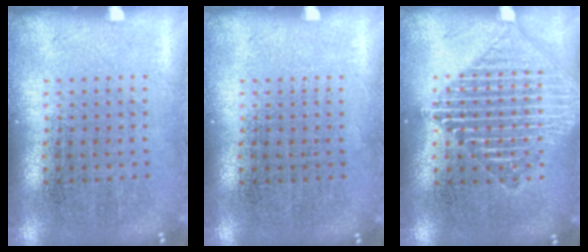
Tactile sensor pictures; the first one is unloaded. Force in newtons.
{"total": 0.0}
{"total": 1.8, "press": 1.8, "slide": 0.2}